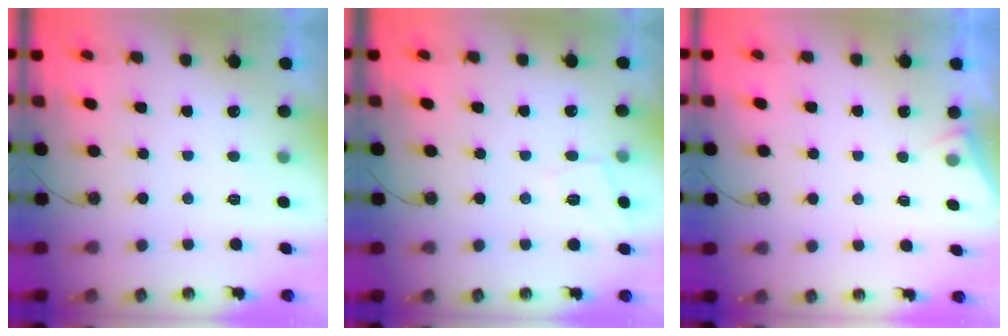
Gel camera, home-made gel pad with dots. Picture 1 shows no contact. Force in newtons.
{"total": 5.6, "press": 5.6, "slide": 0.7}
{"total": 3.6, "press": 3.5, "slide": 0.4}